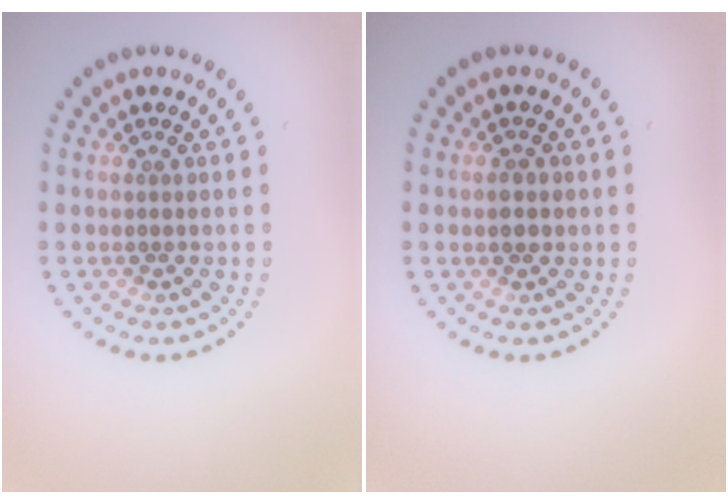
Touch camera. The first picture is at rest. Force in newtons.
{"total": 1.7, "press": 1.7, "slide": 0.0}